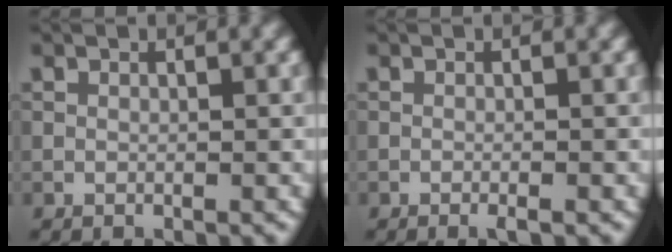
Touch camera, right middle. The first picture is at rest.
{"total": 0.9, "force": [-0.5, 0.1, 0.7], "torque": [-0.010, -0.004, -0.011]}